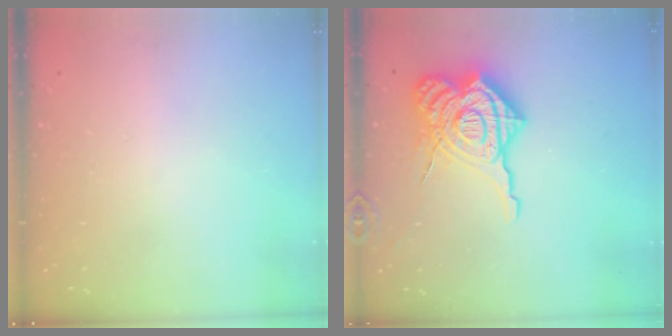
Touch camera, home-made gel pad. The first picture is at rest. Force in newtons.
{"total": 23.6, "press": 23.4, "slide": 2.7}